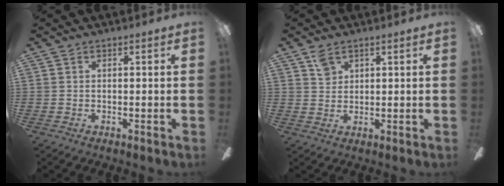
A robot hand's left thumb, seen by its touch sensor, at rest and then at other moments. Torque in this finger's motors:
{"motor_torque": [0.56, 0.32, 0.45, -0.48, 0.01]}